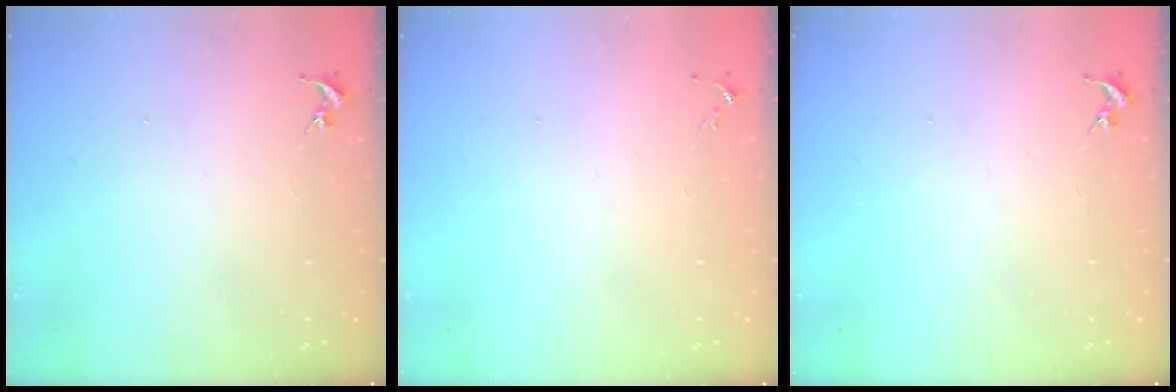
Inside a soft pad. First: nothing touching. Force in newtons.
{"total": 3.3, "press": 3.3, "slide": 0.5}
{"total": 0.0}